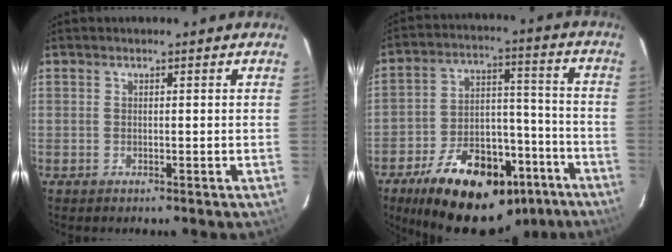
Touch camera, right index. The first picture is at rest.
{"total": 25.1, "force": [-16.7, 12.6, 13.8], "torque": [-0.246, 0.030, -0.229]}